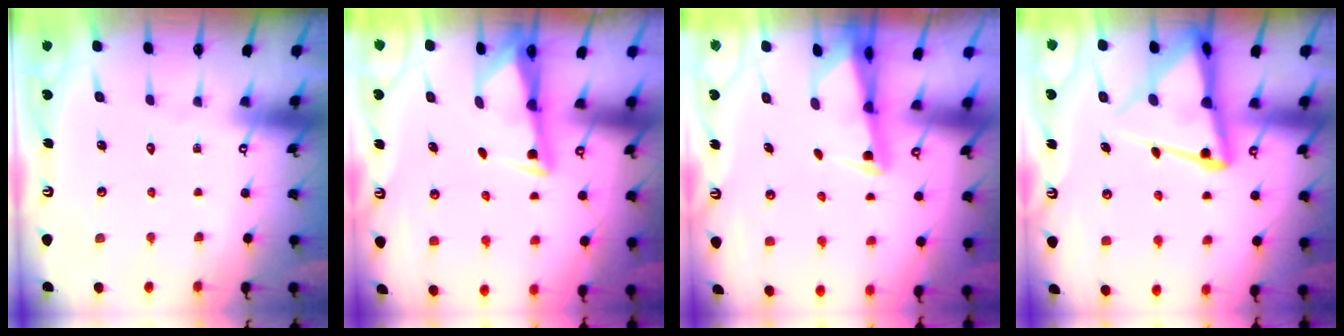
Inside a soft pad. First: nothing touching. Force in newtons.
{"total": 2.9, "press": 2.9, "slide": 0.4}
{"total": 2.3, "press": 2.3, "slide": 0.5}
{"total": 12.1, "press": 12.0, "slide": 1.3}